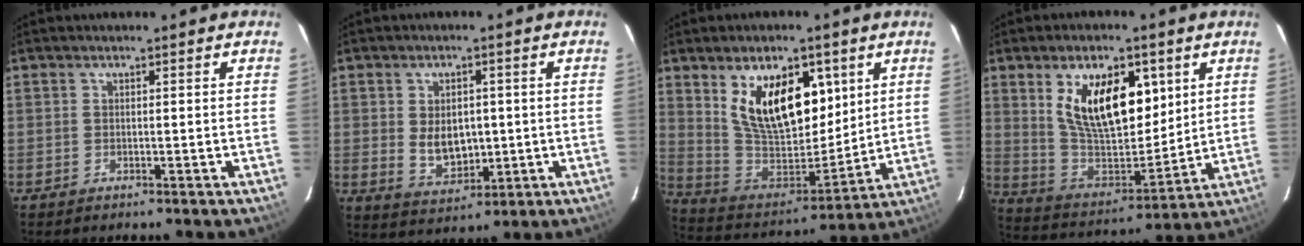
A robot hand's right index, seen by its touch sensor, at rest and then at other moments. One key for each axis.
{"total": 7.3, "fx": 0.2, "fy": 5.1, "fz": 5.2, "tx": -0.097, "ty": -0.003, "tz": 0.020}
{"total": 18.6, "fx": 7.6, "fy": 9.8, "fz": 13.9, "tx": -0.248, "ty": 0.001, "tz": 0.154}
{"total": 17.9, "fx": 6.8, "fy": 8.9, "fz": 14.0, "tx": -0.247, "ty": 0.002, "tz": 0.137}